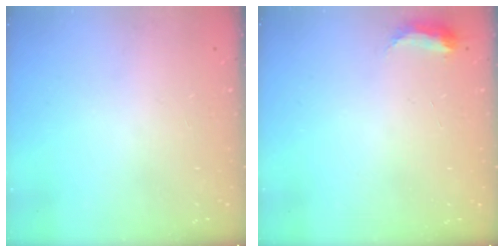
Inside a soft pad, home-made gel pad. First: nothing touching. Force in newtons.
{"total": 4.1, "press": 4.1, "slide": 0.6}